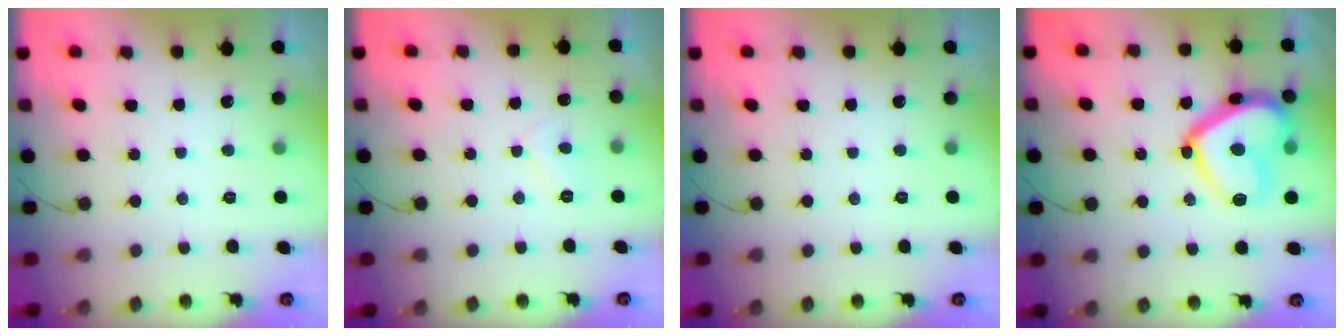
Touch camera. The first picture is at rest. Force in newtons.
{"total": 3.4, "press": 3.4, "slide": 0.4}
{"total": 0.0}
{"total": 18.9, "press": 18.9, "slide": 1.4}